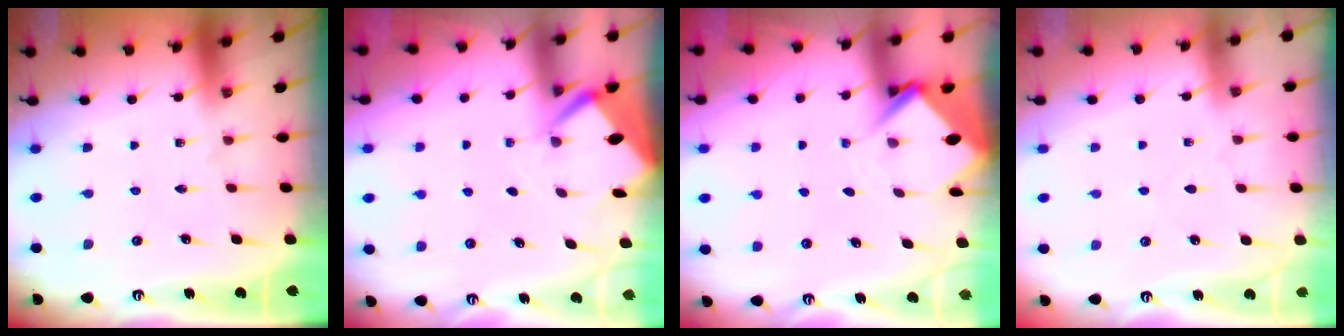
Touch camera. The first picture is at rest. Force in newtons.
{"total": 2.7, "press": 2.6, "slide": 0.3}
{"total": 3.9, "press": 3.9, "slide": 0.2}
{"total": 2.8, "press": 2.8, "slide": 0.4}